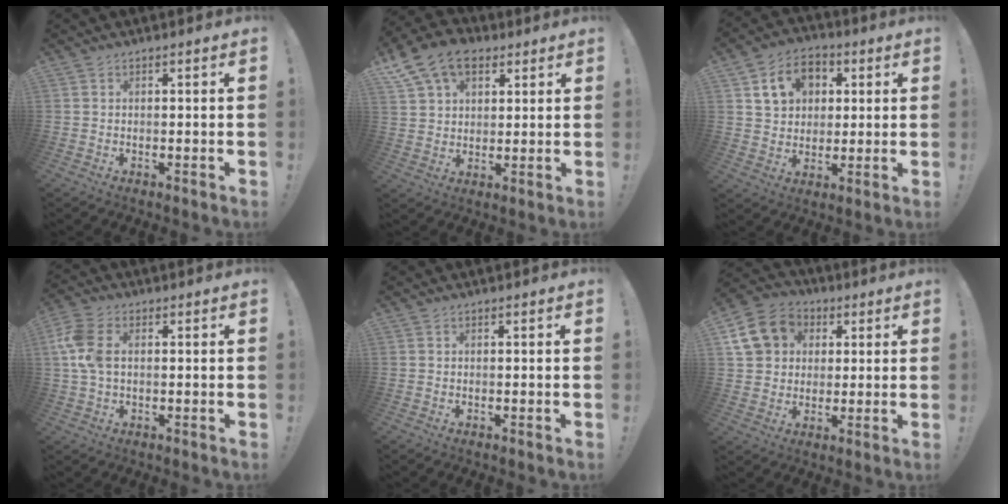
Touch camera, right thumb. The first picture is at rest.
{"total": 13.1, "force": [7.0, 8.9, 6.5], "torque": [-0.108, -0.028, 0.137]}
{"total": 11.7, "force": [4.5, 9.4, 5.4], "torque": [-0.086, -0.006, 0.091]}
{"total": 8.0, "force": [1.0, 5.1, 6.1], "torque": [-0.142, 0.010, 0.021]}
{"total": 0.0}
{"total": 13.9, "force": [3.9, 12.0, 5.8], "torque": [-0.086, -0.006, 0.083]}